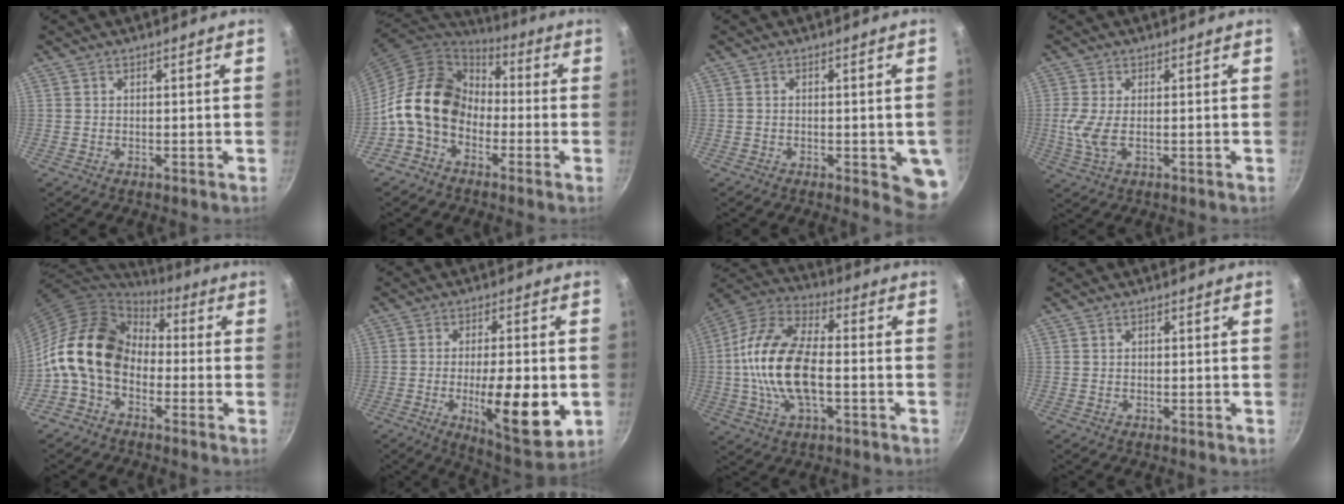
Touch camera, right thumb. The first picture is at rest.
{"total": 14.9, "force": [-3.2, 11.3, 9.2], "torque": [-0.130, 0.052, -0.086]}
{"total": 6.8, "force": [-1.5, 2.7, 6.1], "torque": [-0.047, 0.002, -0.016]}
{"total": 4.7, "force": [-0.1, 2.0, 4.3], "torque": [-0.103, -0.004, -0.004]}
{"total": 15.5, "force": [-1.7, 11.4, 10.4], "torque": [-0.162, 0.041, -0.055]}
{"total": 15.7, "force": [-3.4, 5.0, 14.5], "torque": [-0.204, -0.004, -0.046]}
{"total": 18.2, "force": [-2.0, 9.3, 15.6], "torque": [-0.291, 0.037, -0.054]}
{"total": 0.0}